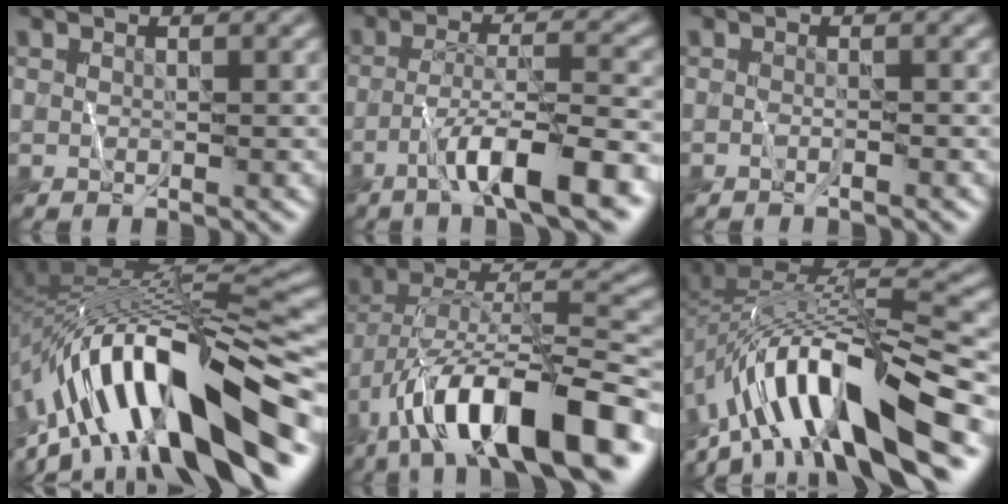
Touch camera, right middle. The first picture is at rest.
{"total": 7.9, "force": [-4.5, 1.2, 6.4], "torque": [-0.102, 0.009, -0.076]}
{"total": 0.6, "force": [-0.5, -0.2, 0.2], "torque": [-0.002, 0.001, -0.011]}
{"total": 14.7, "force": [-7.0, 4.6, 12.1], "torque": [-0.206, 0.029, -0.113]}
{"total": 14.5, "force": [-8.2, 4.8, 11.0], "torque": [-0.181, 0.014, -0.144]}
{"total": 13.2, "force": [-7.0, 3.9, 10.4], "torque": [-0.179, 0.021, -0.114]}